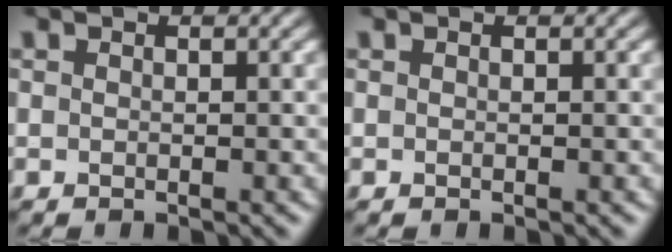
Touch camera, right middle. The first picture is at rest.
{"total": 0.0}